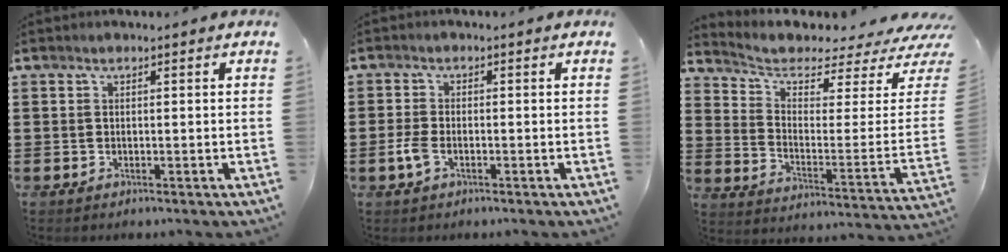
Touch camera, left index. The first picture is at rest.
{"total": 2.8, "force": [-1.2, 1.3, 2.1], "torque": [-0.059, -0.006, -0.028]}
{"total": 4.3, "force": [3.6, 1.3, 2.0], "torque": [-0.055, -0.041, 0.055]}